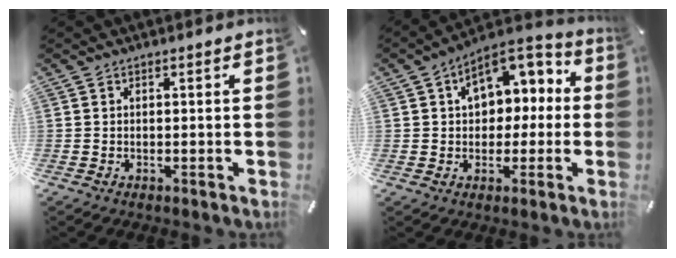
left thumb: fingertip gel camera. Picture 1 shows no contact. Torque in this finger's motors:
{"motor_torque": [1.11, 1.38, 0.23, 0.05, 0.13]}